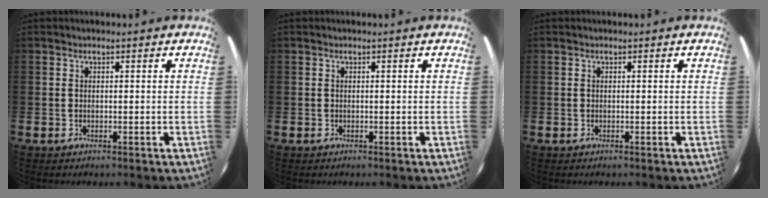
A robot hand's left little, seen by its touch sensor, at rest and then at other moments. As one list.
[{"total": 0.0}, {"total": 0.0}]